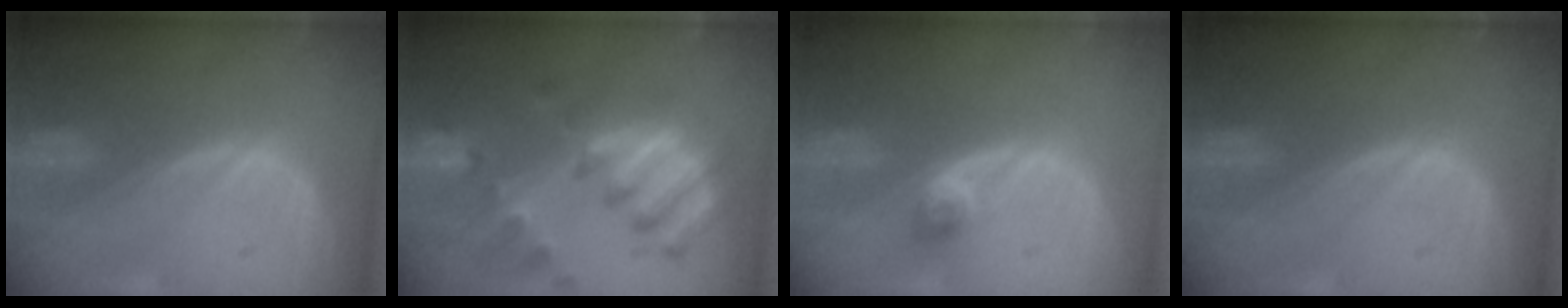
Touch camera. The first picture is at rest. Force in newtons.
{"total": 11.0, "press": 9.4, "slide": 5.7}
{"total": 2.6, "press": 2.2, "slide": 1.4}
{"total": 0.0}